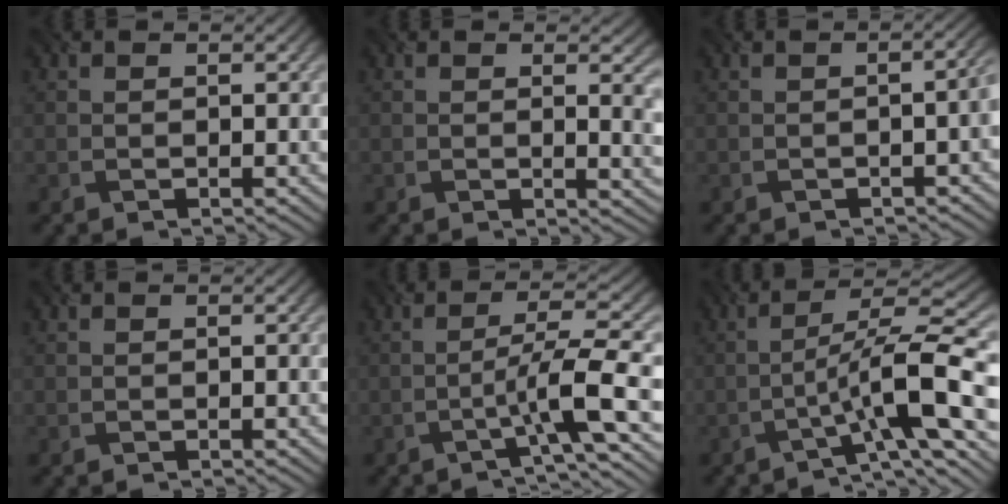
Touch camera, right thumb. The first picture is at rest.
{"total": 3.2, "force": [0.6, 0.8, 3.1], "torque": [-0.045, -0.004, 0.011]}
{"total": 2.5, "force": [-0.6, 0.9, 2.3], "torque": [-0.026, 0.006, -0.007]}
{"total": 0.0}
{"total": 7.5, "force": [-3.2, 0.7, 6.8], "torque": [-0.105, 0.023, -0.064]}
{"total": 10.5, "force": [-4.1, 1.8, 9.5], "torque": [-0.145, 0.024, -0.079]}